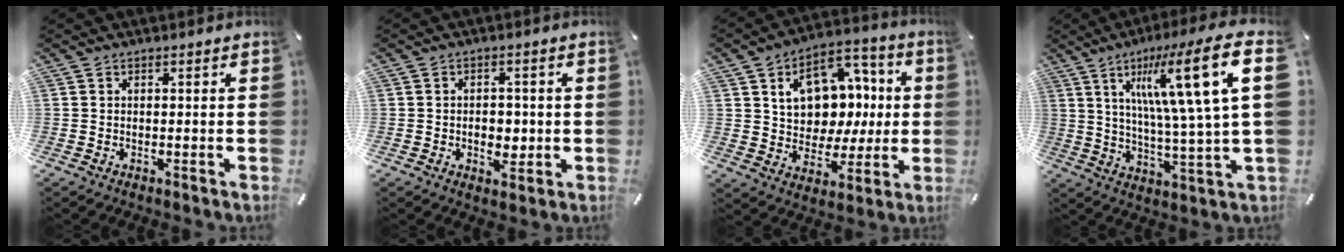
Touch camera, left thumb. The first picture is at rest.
{"total": 4.6, "force": [-0.6, 3.4, 3.1], "torque": [-0.043, 0.000, -0.013]}
{"total": 13.7, "force": [2.9, 11.4, 6.9], "torque": [-0.095, -0.018, 0.061]}
{"total": 21.0, "force": [7.2, 3.7, 19.4], "torque": [-0.313, -0.025, 0.091]}